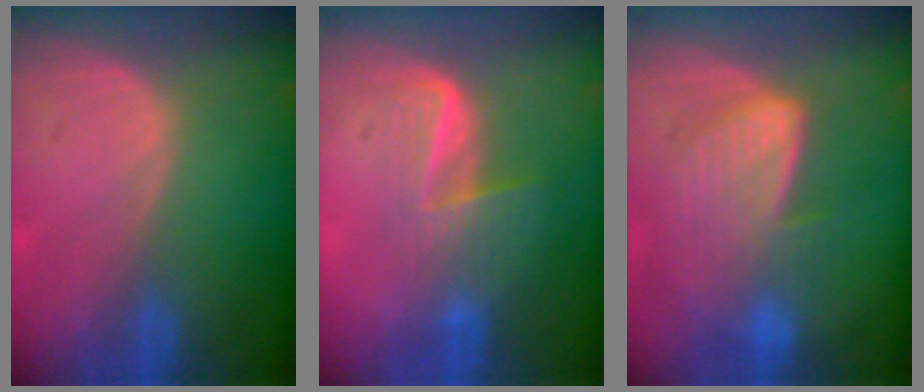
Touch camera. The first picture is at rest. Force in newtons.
{"total": 7.0, "press": 5.8, "slide": 3.9}
{"total": 7.1, "press": 7.0, "slide": 1.1}